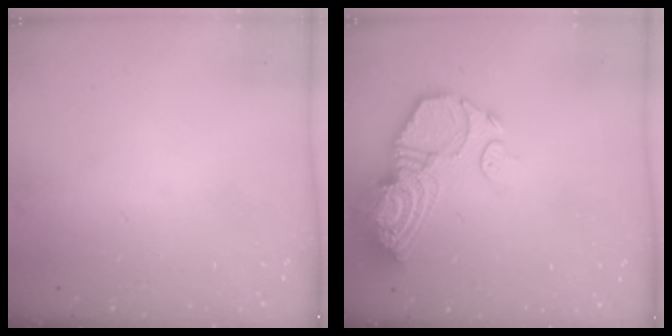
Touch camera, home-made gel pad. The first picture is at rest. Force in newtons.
{"total": 13.9, "press": 13.8, "slide": 1.3}